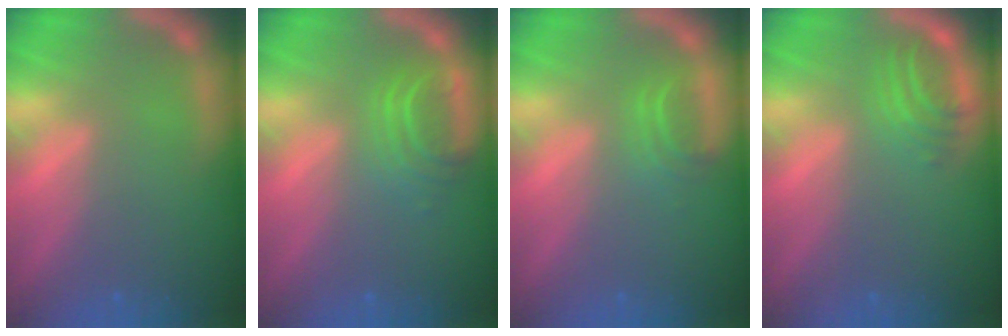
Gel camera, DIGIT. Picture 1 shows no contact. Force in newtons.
{"total": 3.5}
{"total": 1.9}
{"total": 2.9}